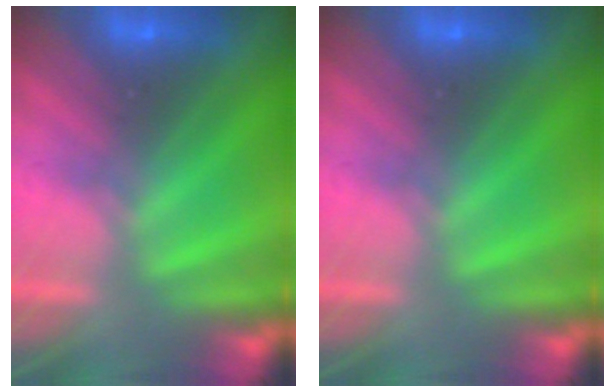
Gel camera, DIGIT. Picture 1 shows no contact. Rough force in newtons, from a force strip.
{"total": 0.0}